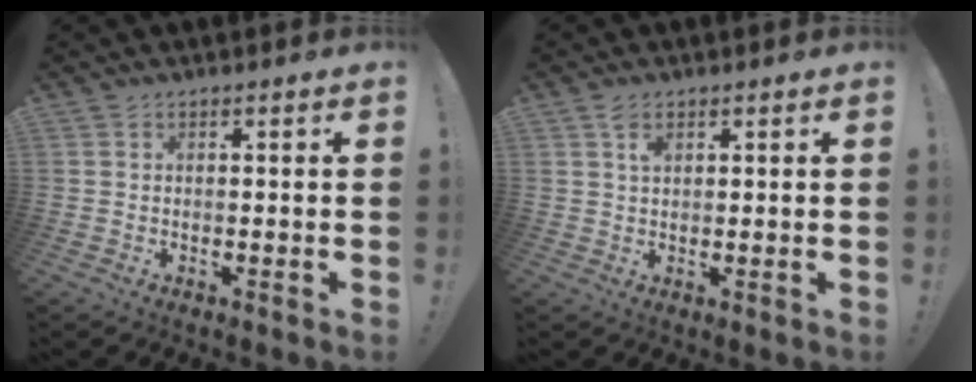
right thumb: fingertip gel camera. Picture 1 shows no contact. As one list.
[{"total": 2.5, "force": [1.5, 1.2, 1.7], "torque": [-0.018, -0.008, 0.022]}]